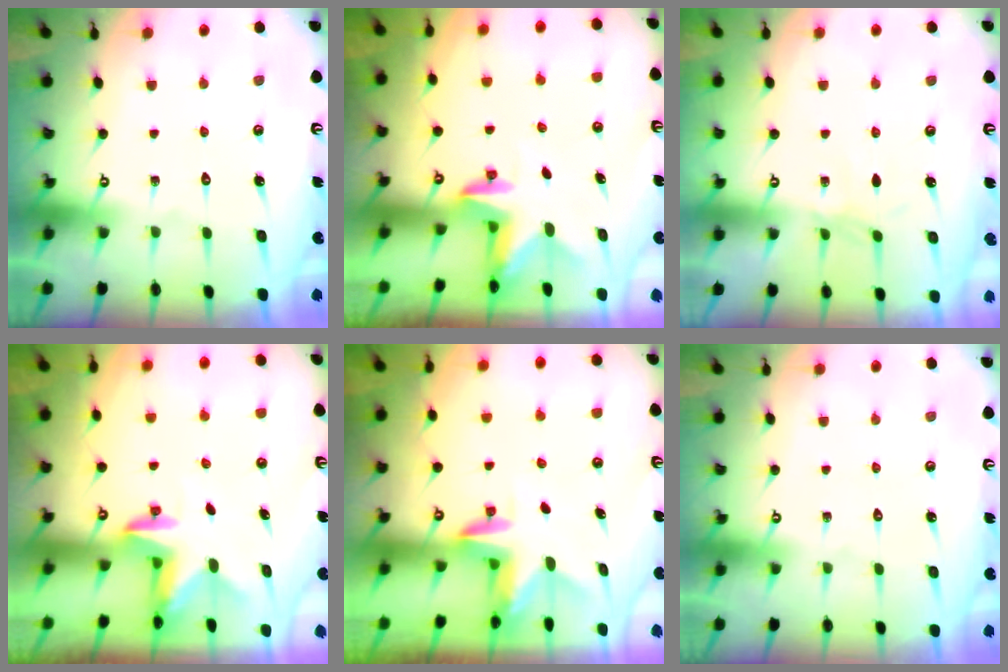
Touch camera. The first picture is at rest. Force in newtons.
{"total": 2.4, "press": 2.3, "slide": 0.4}
{"total": 2.3, "press": 2.3, "slide": 0.5}
{"total": 2.4, "press": 2.3, "slide": 0.4}
{"total": 3.0, "press": 3.0, "slide": 0.2}
{"total": 0.0}